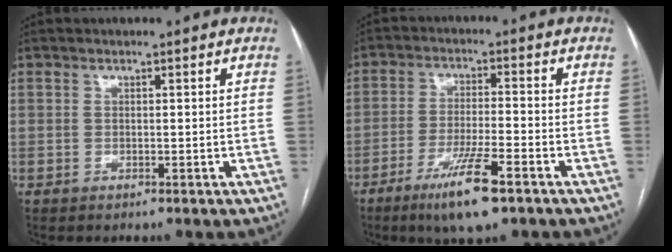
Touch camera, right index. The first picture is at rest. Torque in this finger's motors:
{"motor_torque": [0.75, -0.53, 0.24, 0.11]}